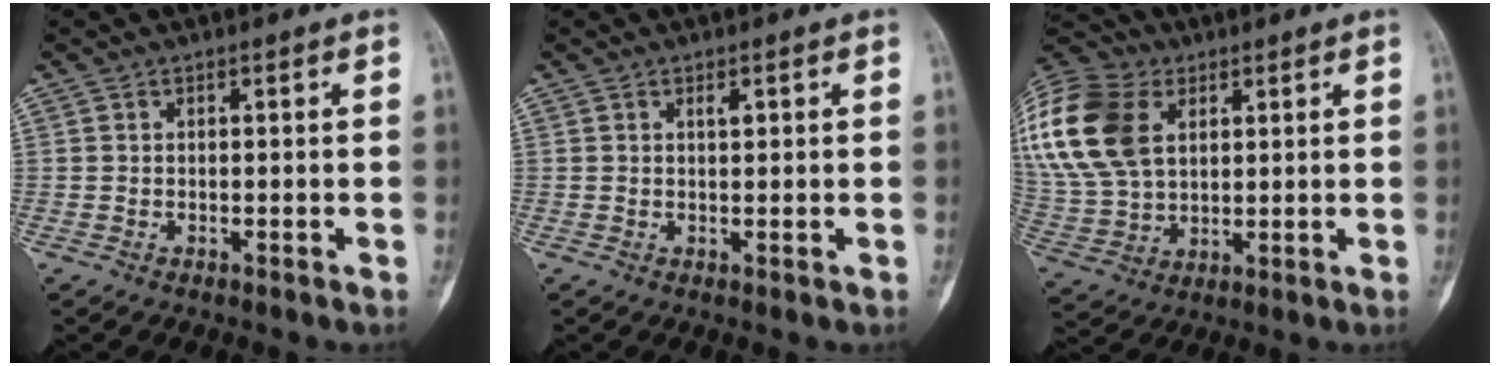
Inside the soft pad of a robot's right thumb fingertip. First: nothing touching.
{"total": 1.4, "force": [0.6, 0.5, 1.1], "torque": [-0.018, -0.001, 0.009]}
{"total": 24.4, "force": [8.1, 16.8, 15.7], "torque": [-0.367, 0.023, 0.159]}